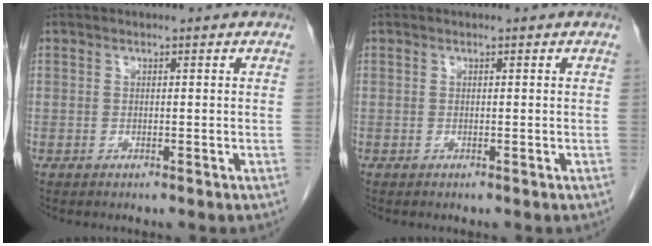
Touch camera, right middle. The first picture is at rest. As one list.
[{"total": 0.0}]